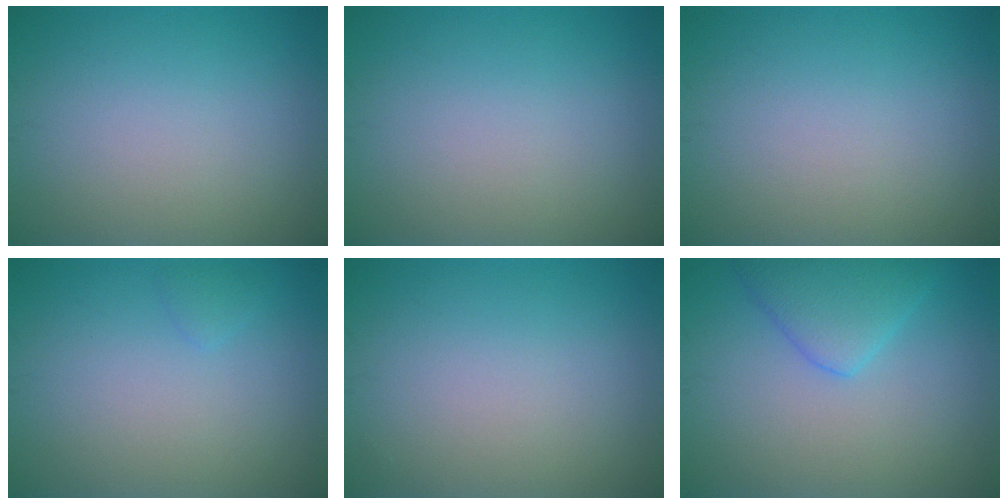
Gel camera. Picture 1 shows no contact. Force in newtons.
{"total": 0.0}
{"total": 0.0}
{"total": 0.7, "press": 0.7, "slide": 0.0}
{"total": 0.0}
{"total": 3.6, "press": 3.6, "slide": 0.3}